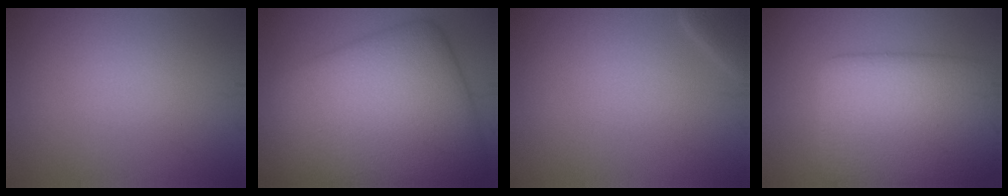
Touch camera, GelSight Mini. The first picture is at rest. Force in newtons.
{"total": 17.3, "press": 17.3, "slide": 0.2}
{"total": 1.9, "press": 1.9, "slide": 0.2}
{"total": 11.7, "press": 11.6, "slide": 0.8}